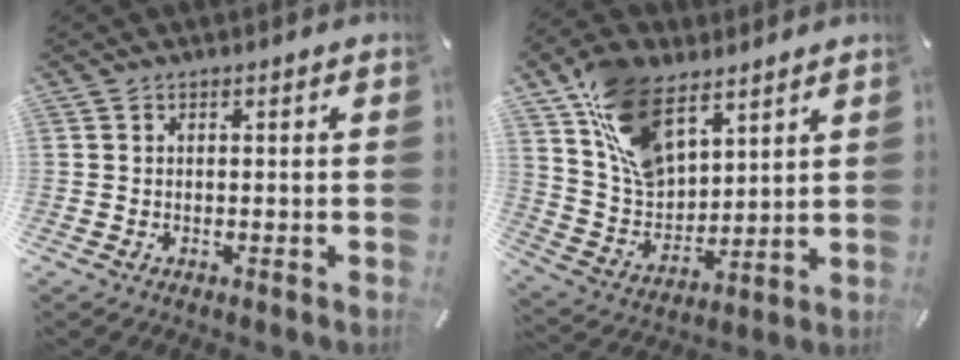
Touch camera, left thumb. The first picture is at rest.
{"total": 16.5, "force": [9.5, 10.2, 8.8], "torque": [-0.187, -0.037, 0.185]}